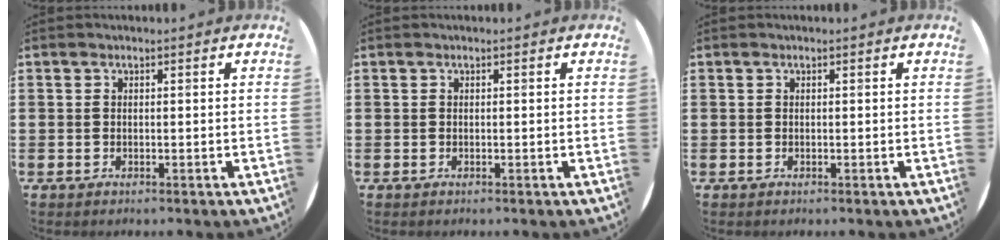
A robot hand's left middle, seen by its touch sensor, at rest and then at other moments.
{"total": 0.0}
{"total": 0.0}